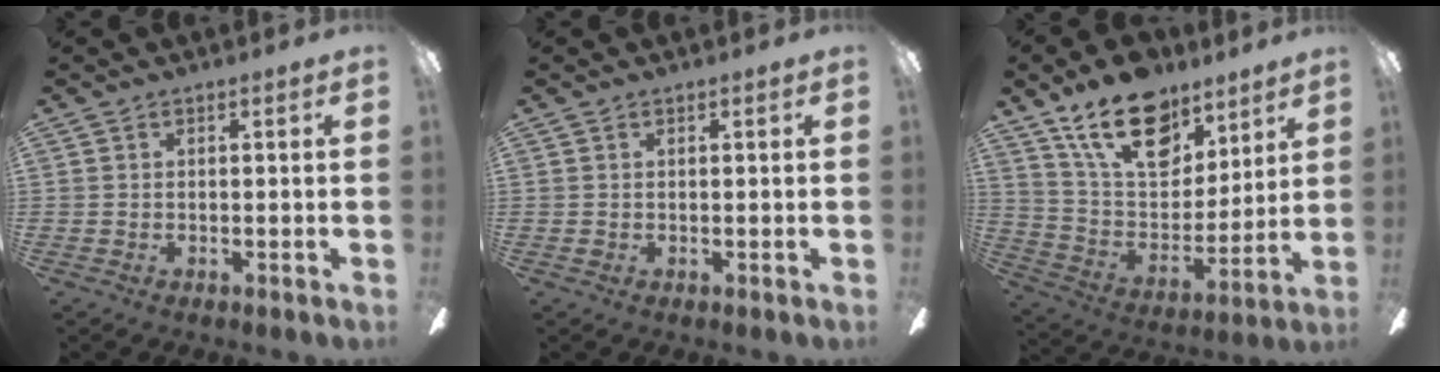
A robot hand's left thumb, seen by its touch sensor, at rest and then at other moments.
{"total": 0.0}
{"total": 20.8, "force": [13.9, 11.2, 10.8], "torque": [-0.176, -0.077, 0.250]}